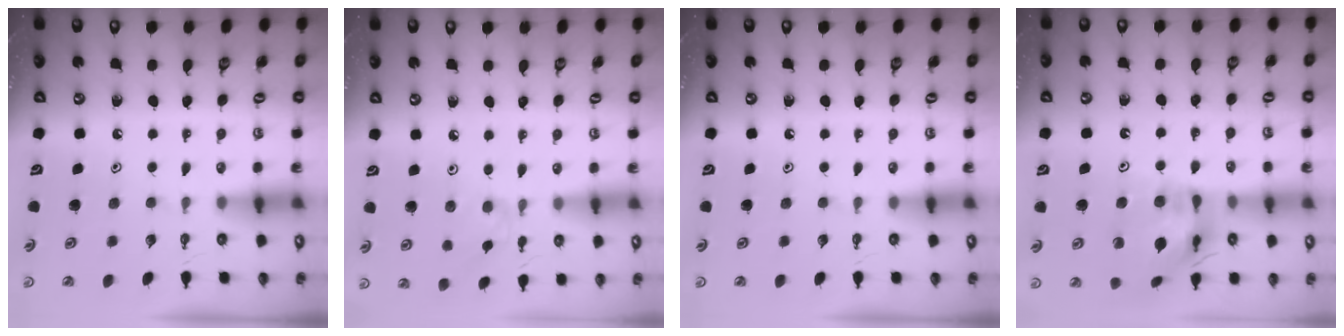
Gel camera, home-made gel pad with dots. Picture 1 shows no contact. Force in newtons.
{"total": 3.5, "press": 3.4, "slide": 0.6}
{"total": 0.0}
{"total": 14.2, "press": 14.1, "slide": 1.5}